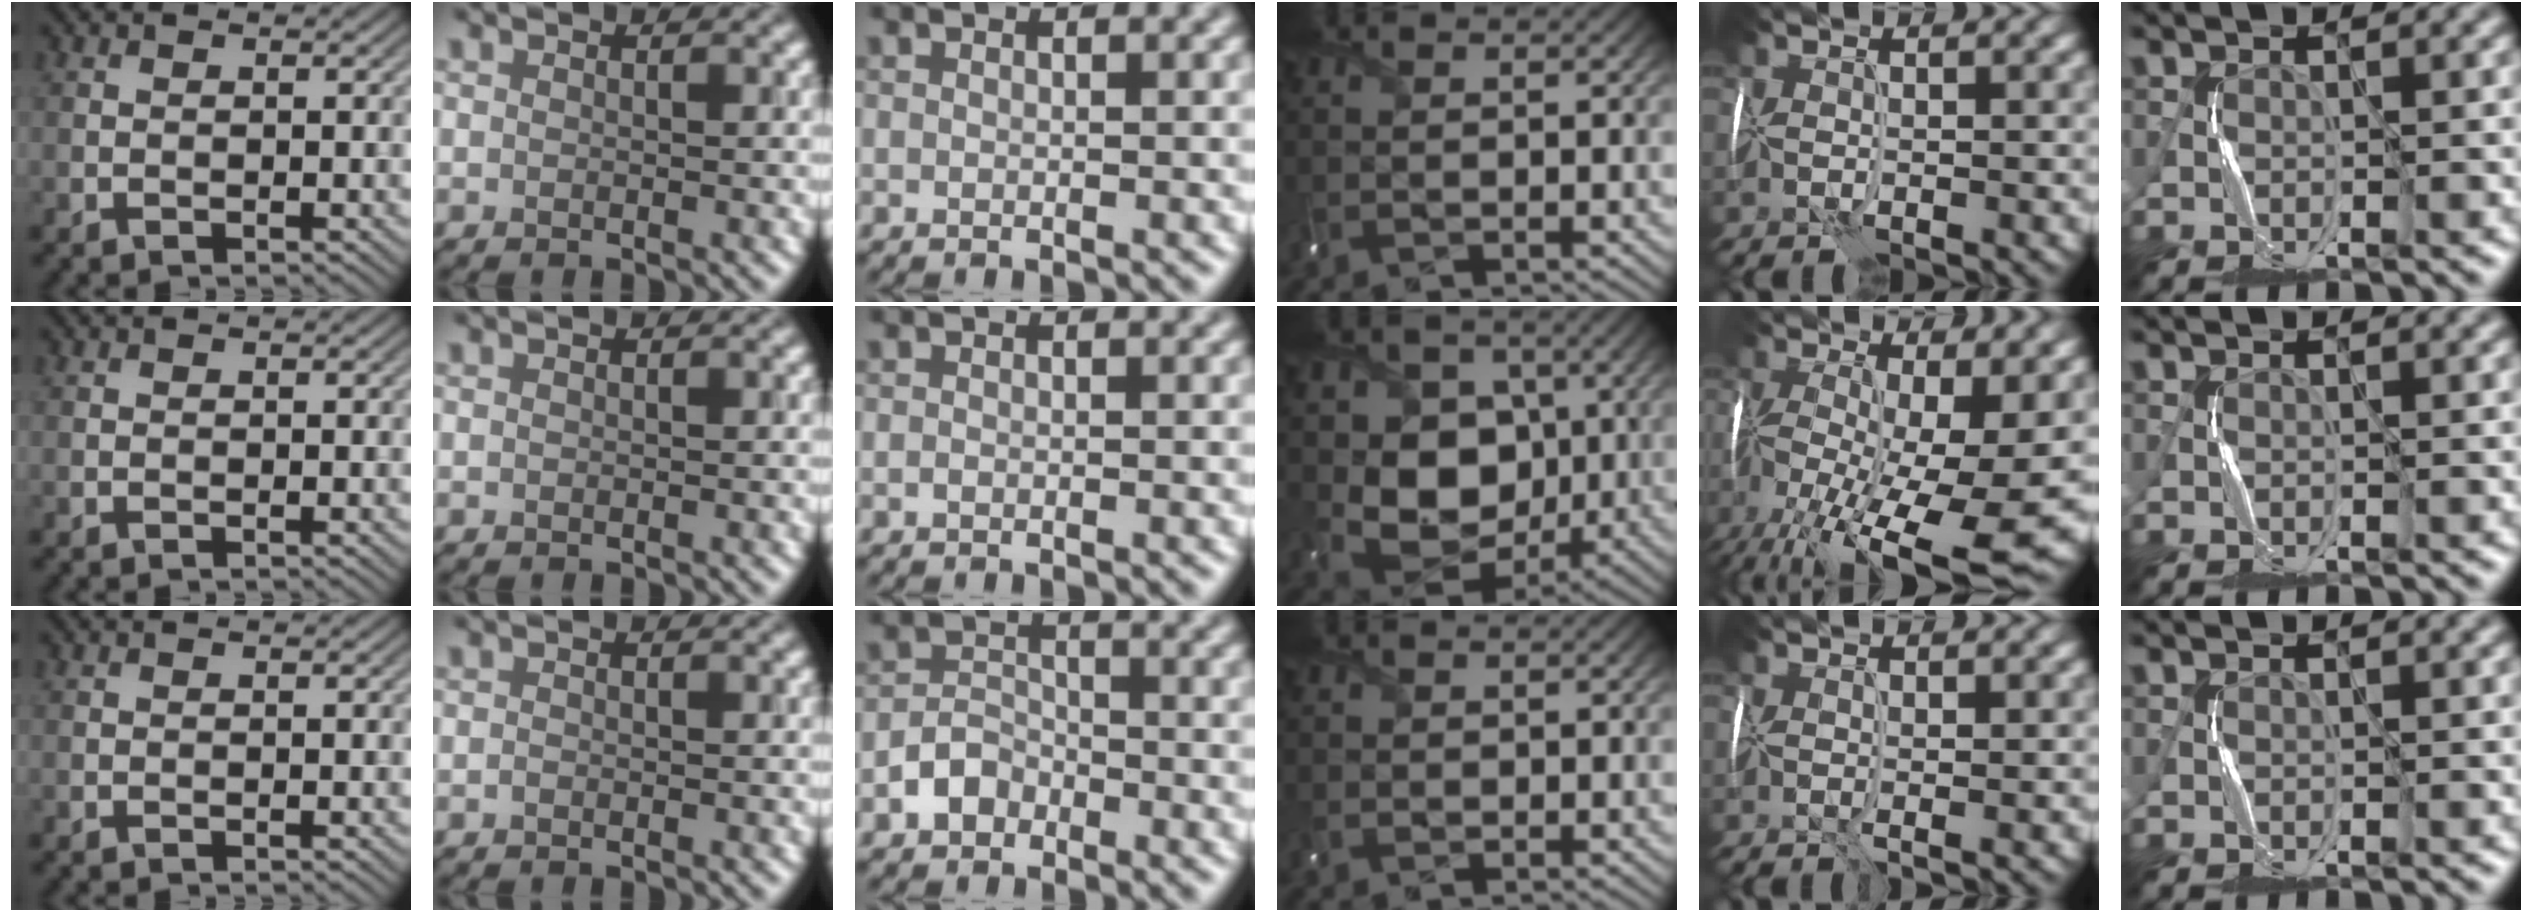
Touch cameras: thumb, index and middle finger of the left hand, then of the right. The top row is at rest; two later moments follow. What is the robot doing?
{"motion": "wrap", "object": "receipt paper"}